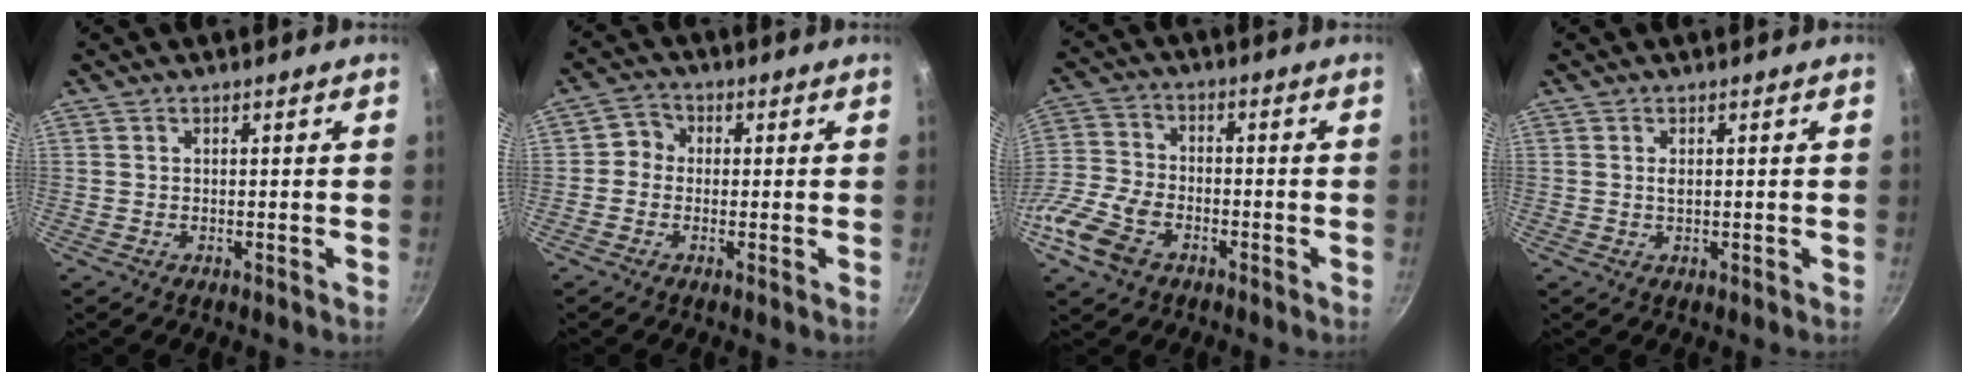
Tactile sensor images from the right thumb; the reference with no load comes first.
{"total": 3.4, "force": [-0.3, 3.2, 1.3], "torque": [-0.001, 0.010, -0.021]}
{"total": 11.3, "force": [-5.4, 7.1, 7.0], "torque": [-0.138, 0.028, -0.120]}
{"total": 1.1, "force": [0.2, 0.5, 0.9], "torque": [-0.018, 0.000, 0.004]}